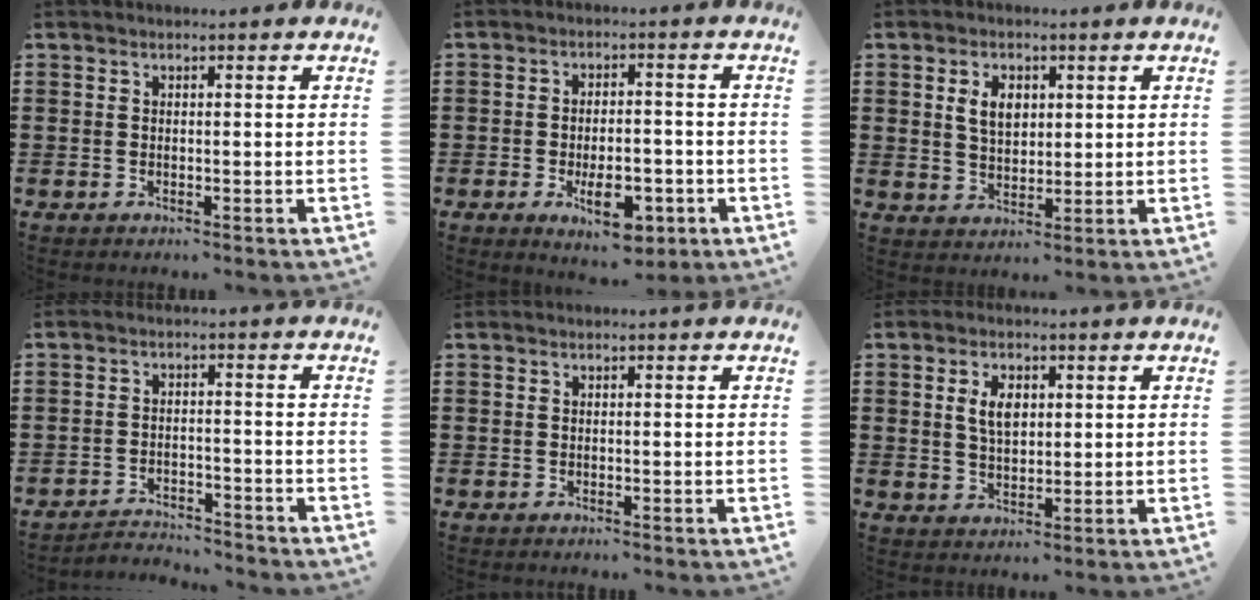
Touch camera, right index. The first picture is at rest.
{"total": 7.9, "force": [-3.2, 3.7, 6.2], "torque": [-0.089, 0.000, -0.056]}
{"total": 4.4, "force": [1.3, 2.9, 3.1], "torque": [-0.062, 0.009, 0.020]}
{"total": 3.1, "force": [-3.0, 0.4, 0.1], "torque": [-0.010, 0.003, -0.066]}
{"total": 0.0}
{"total": 4.3, "force": [1.2, 2.4, 3.4], "torque": [-0.065, 0.008, 0.017]}